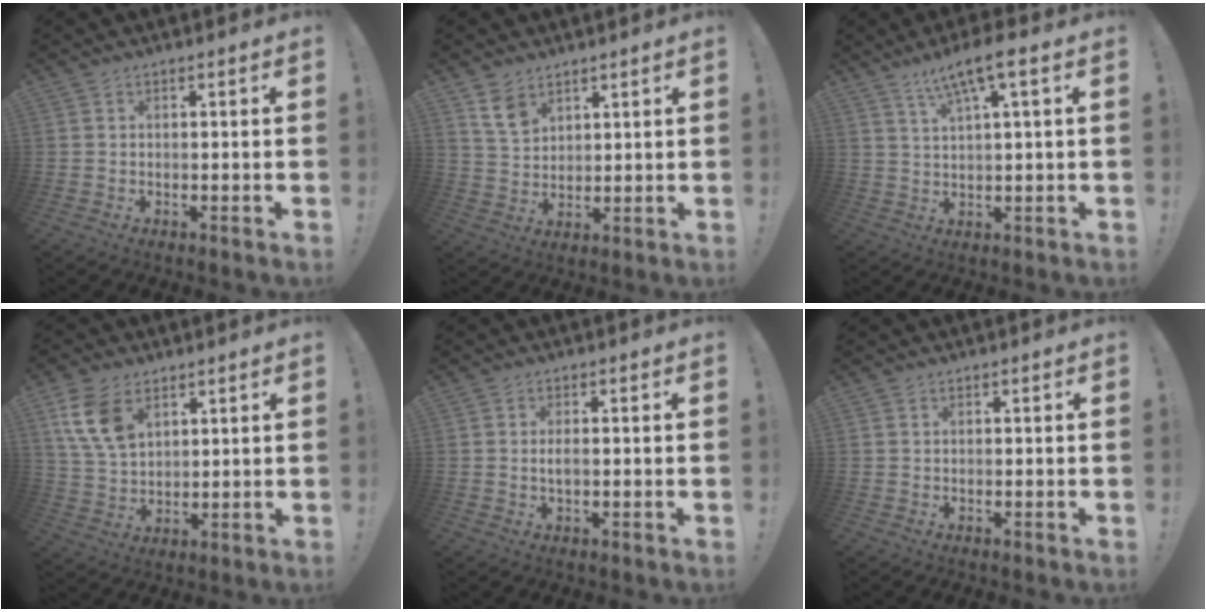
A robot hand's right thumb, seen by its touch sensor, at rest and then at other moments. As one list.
[{"total": 7.4, "force": [5.0, 4.5, 3.1], "torque": [-0.047, -0.028, 0.096]}, {"total": 8.0, "force": [4.2, 0.7, 6.8], "torque": [-0.117, -0.020, 0.070]}, {"total": 11.6, "force": [5.8, 7.3, 6.9], "torque": [-0.129, -0.015, 0.115]}, {"total": 1.8, "force": [-0.2, 0.5, 1.7], "torque": [-0.026, -0.001, -0.006]}, {"total": 0.0}]